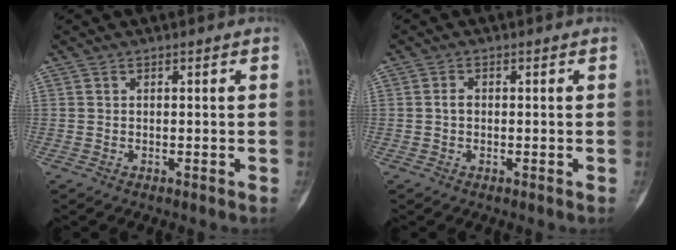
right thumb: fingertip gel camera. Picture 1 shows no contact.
{"total": 1.4, "force": [-0.1, 1.1, 0.9], "torque": [-0.010, 0.004, -0.005]}